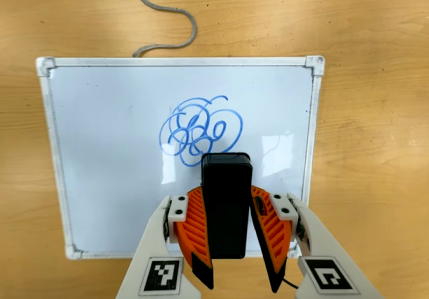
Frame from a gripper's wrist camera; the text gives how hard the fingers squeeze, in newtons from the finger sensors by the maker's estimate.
{"total": 8.0, "left": 6.9, "right": 9.1}